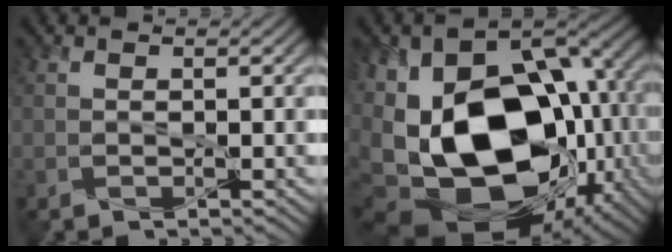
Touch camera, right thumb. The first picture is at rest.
{"total": 22.5, "force": [-4.3, 14.4, 16.8], "torque": [-0.360, -0.034, -0.051]}